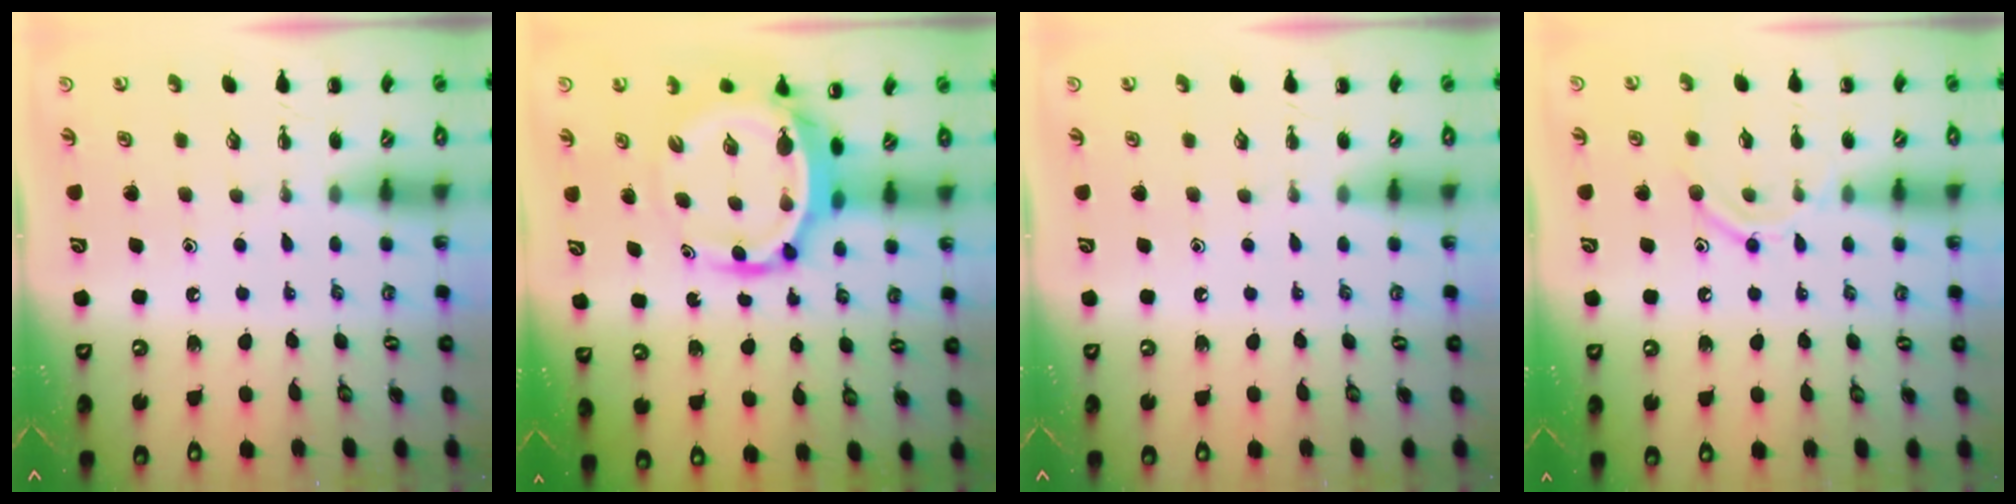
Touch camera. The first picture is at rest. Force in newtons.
{"total": 7.0, "press": 6.7, "slide": 2.1}
{"total": 0.0}
{"total": 9.4, "press": 9.4, "slide": 1.2}